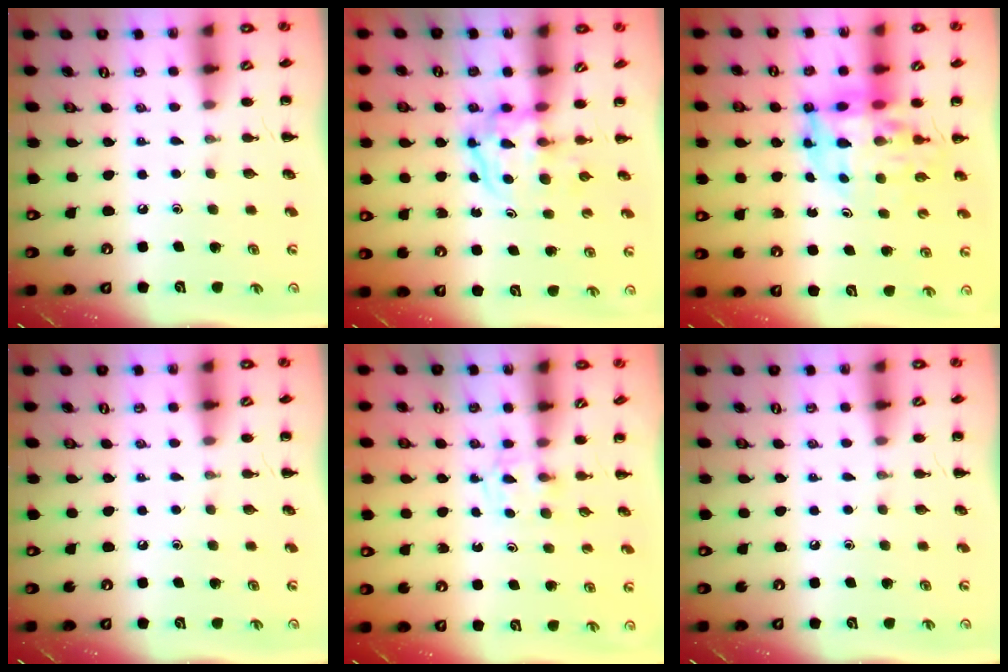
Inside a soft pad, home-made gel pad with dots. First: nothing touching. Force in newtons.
{"total": 3.9, "press": 3.9, "slide": 0.4}
{"total": 11.6, "press": 11.0, "slide": 3.7}
{"total": 0.0}
{"total": 2.4, "press": 2.1, "slide": 1.1}
{"total": 0.0}